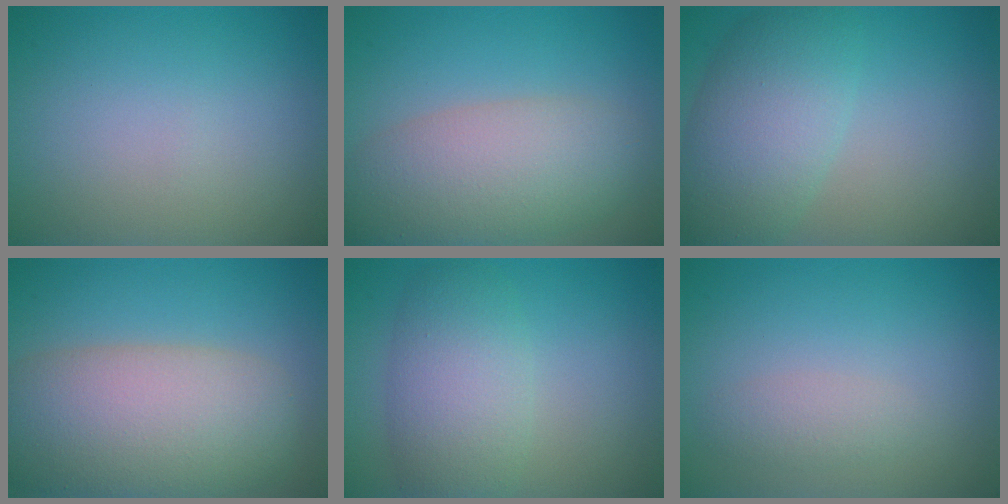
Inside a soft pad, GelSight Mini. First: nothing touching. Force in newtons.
{"total": 7.5, "press": 7.5, "slide": 0.4}
{"total": 6.6, "press": 6.6, "slide": 0.1}
{"total": 10.1, "press": 10.1, "slide": 0.7}
{"total": 5.5, "press": 5.5, "slide": 0.2}
{"total": 1.5, "press": 1.5, "slide": 0.1}